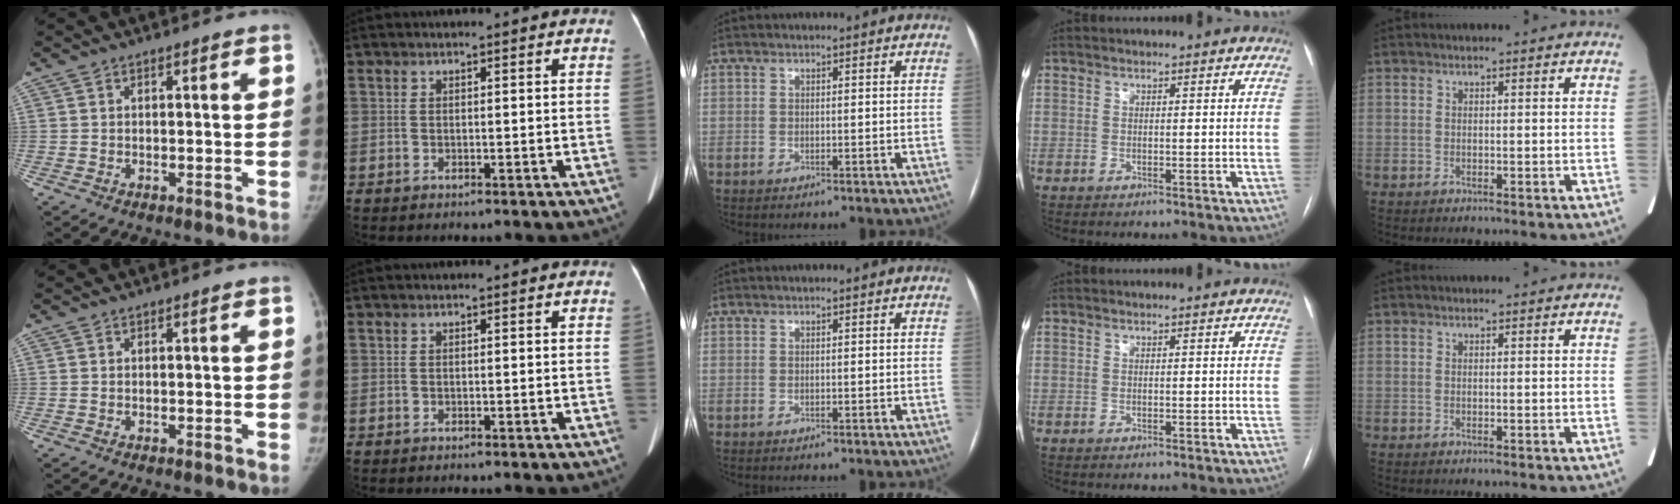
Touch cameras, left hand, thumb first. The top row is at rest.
{}